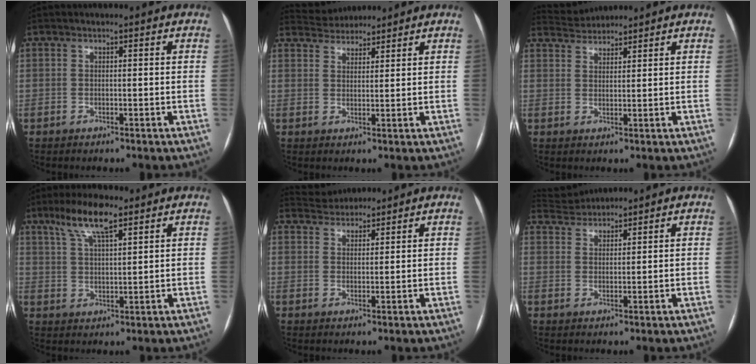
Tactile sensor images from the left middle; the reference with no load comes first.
{"total": 5.2, "force": [5.0, 1.3, 0.3], "torque": [-0.009, 0.026, 0.083]}
{"total": 3.9, "force": [3.9, 0.2, -0.3], "torque": [-0.003, 0.022, 0.073]}
{"total": 8.0, "force": [5.2, 1.7, 5.8], "torque": [-0.118, 0.013, 0.098]}
{"total": 4.6, "force": [4.5, 1.0, 0.1], "torque": [-0.007, 0.027, 0.077]}
{"total": 5.0, "force": [5.0, 0.2, 0.2], "torque": [-0.012, 0.027, 0.094]}